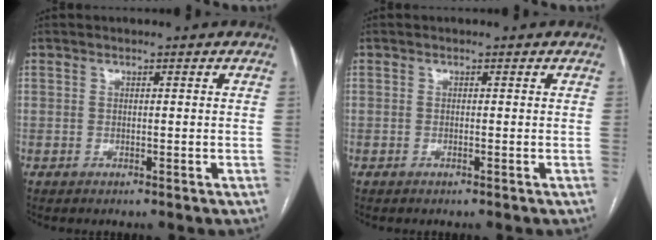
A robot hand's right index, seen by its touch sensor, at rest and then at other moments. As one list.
[{"total": 0.0}]